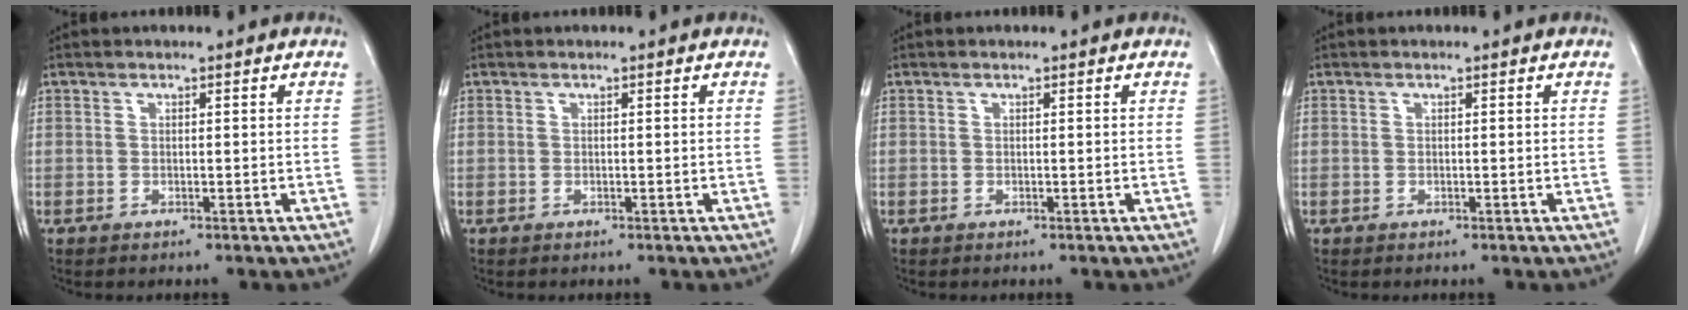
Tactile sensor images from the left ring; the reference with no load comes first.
{"total": 0.0}
{"total": 0.0}
{"total": 0.0}